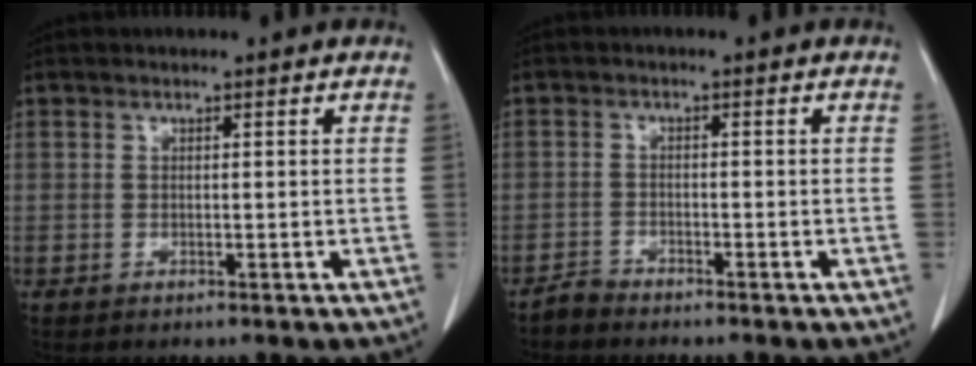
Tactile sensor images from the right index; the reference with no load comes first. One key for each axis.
{"total": 1.6, "fx": -1.6, "fy": 0.2, "fz": -0.1, "tx": -0.001, "ty": -0.003, "tz": -0.028}